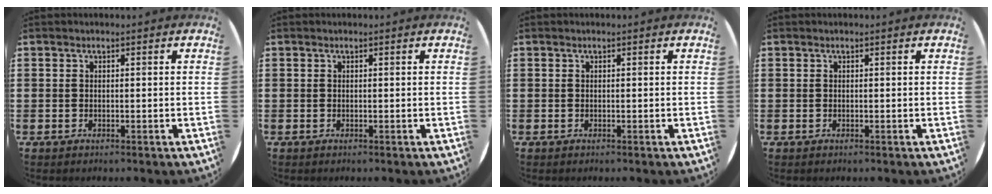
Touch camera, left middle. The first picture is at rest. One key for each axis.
{"total": 0.0}
{"total": 0.0}
{"total": 0.0}